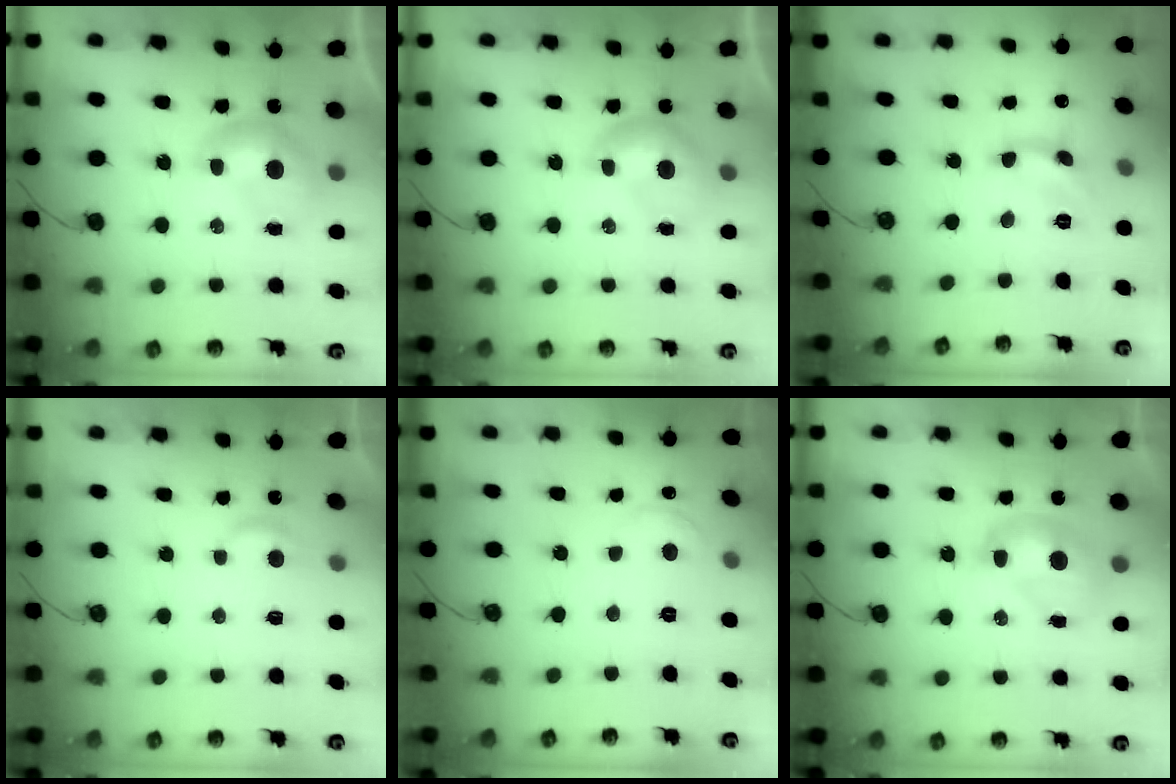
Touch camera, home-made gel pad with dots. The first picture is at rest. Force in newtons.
{"total": 0.0}
{"total": 2.0, "press": 2.0, "slide": 0.0}
{"total": 2.9, "press": 2.9, "slide": 0.3}
{"total": 1.1, "press": 0.8, "slide": 0.7}
{"total": 2.1, "press": 2.1, "slide": 0.3}